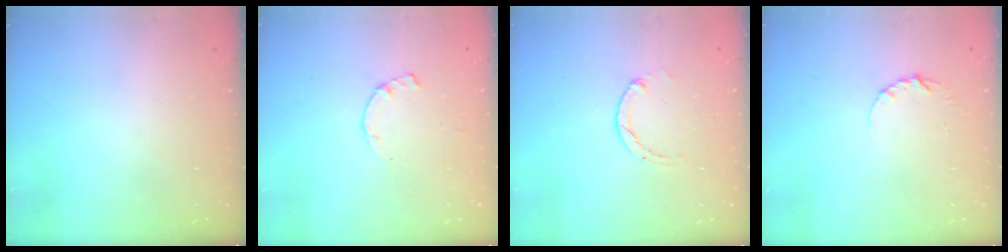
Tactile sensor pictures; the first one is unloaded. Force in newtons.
{"total": 1.2, "press": 1.1, "slide": 0.3}
{"total": 1.2, "press": 1.2, "slide": 0.3}
{"total": 3.5, "press": 3.4, "slide": 0.4}